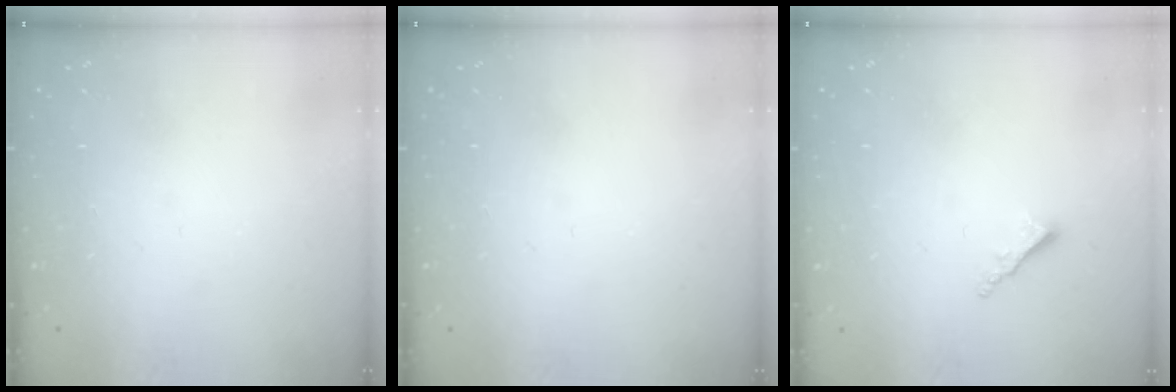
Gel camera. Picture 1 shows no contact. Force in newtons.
{"total": 0.0}
{"total": 1.7, "press": 1.7, "slide": 0.2}